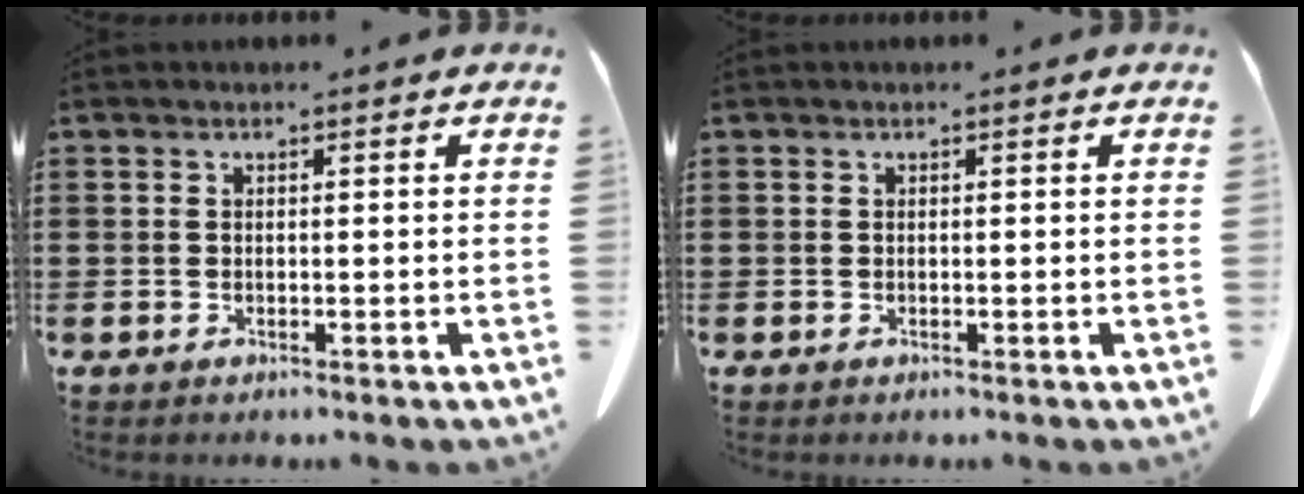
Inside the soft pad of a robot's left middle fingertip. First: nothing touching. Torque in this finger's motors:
{"motor_torque": [0.52, -0.80, 0.04, 0.01]}